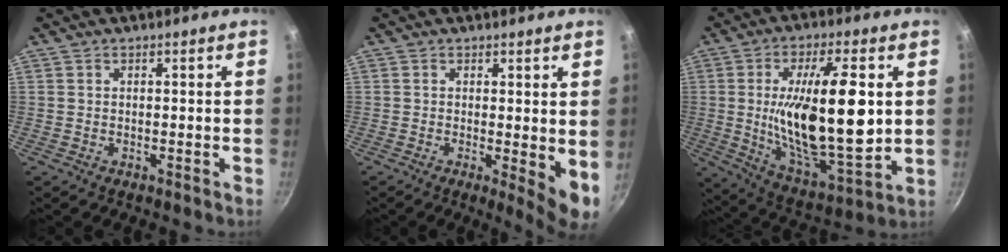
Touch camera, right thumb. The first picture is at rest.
{"total": 5.9, "force": [0.3, 1.6, 5.7], "torque": [-0.075, -0.019, 0.004]}
{"total": 22.6, "force": [2.0, 8.0, 21.0], "torque": [-0.350, -0.023, 0.041]}